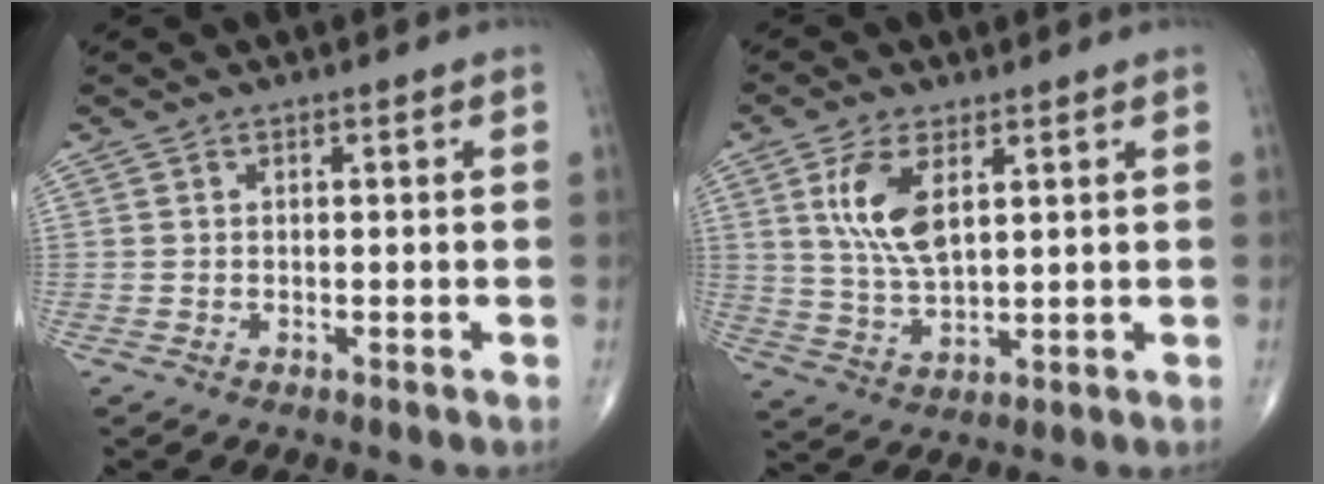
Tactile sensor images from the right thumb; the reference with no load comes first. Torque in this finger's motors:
{"motor_torque": [0.75, 0.72, 0.99, 0.23, 0.09]}